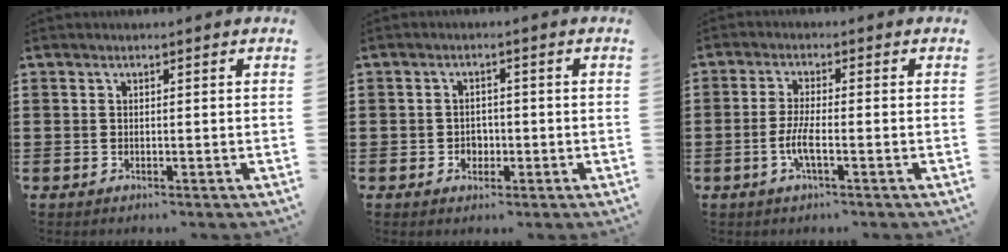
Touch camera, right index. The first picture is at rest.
{"total": 2.1, "force": [-0.7, 1.9, 0.7], "torque": [-0.017, 0.004, -0.016]}
{"total": 3.9, "force": [-1.5, 0.6, 3.6], "torque": [-0.081, -0.005, -0.034]}